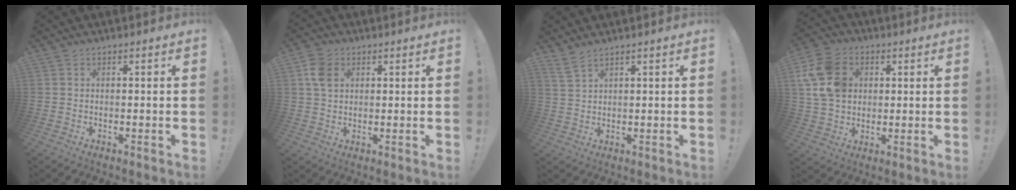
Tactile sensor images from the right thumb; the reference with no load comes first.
{"total": 6.8, "force": [2.3, 5.0, 4.1], "torque": [-0.067, 0.004, 0.044]}
{"total": 3.8, "force": [3.1, 0.4, 2.2], "torque": [-0.048, -0.011, 0.057]}
{"total": 14.4, "force": [3.6, 11.4, 8.0], "torque": [-0.139, -0.006, 0.075]}